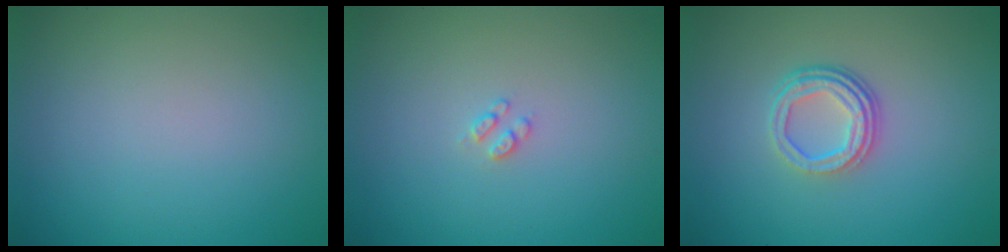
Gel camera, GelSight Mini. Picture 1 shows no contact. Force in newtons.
{"total": 1.0, "press": 0.9, "slide": 0.2}
{"total": 3.6, "press": 2.6, "slide": 2.4}